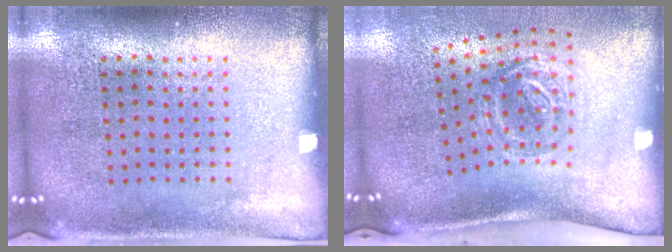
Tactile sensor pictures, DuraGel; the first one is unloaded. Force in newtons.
{"total": 1.9, "press": 1.2, "slide": 1.6}